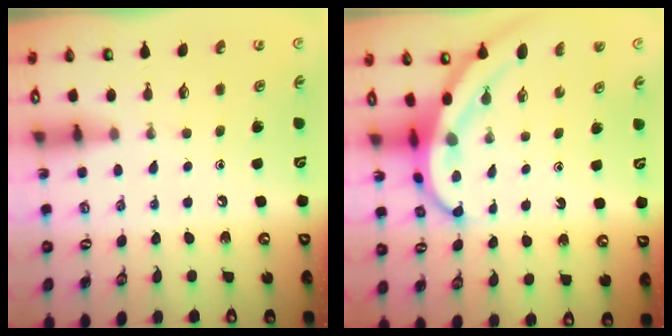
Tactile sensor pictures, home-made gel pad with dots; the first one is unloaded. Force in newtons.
{"total": 7.7, "press": 7.6, "slide": 0.8}